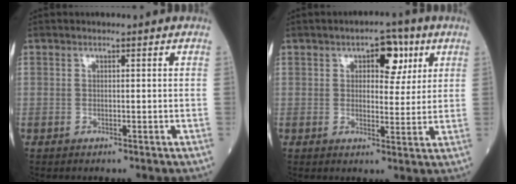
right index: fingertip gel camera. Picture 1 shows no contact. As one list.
[{"total": 6.1, "force": [2.7, 3.0, 4.6], "torque": [-0.056, 0.011, 0.036]}]